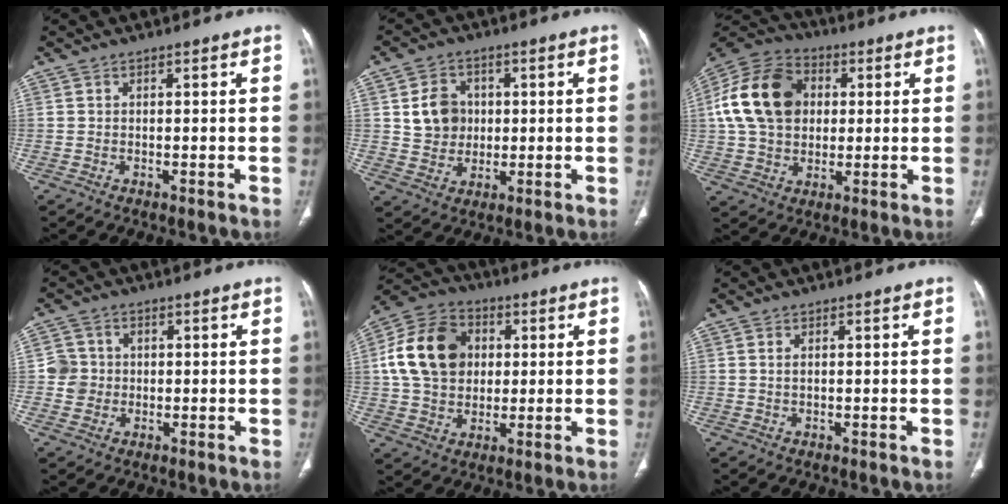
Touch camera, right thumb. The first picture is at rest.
{"total": 7.9, "force": [1.2, 6.9, 3.8], "torque": [-0.037, -0.004, 0.023]}
{"total": 18.2, "force": [2.8, 13.7, 11.7], "torque": [-0.208, 0.020, 0.044]}
{"total": 4.3, "force": [0.0, 4.3, 0.7], "torque": [0.011, 0.008, -0.004]}
{"total": 16.1, "force": [2.5, 12.5, 9.8], "torque": [-0.162, 0.015, 0.040]}
{"total": 0.9, "force": [0.3, 0.4, 0.7], "torque": [-0.019, 0.002, 0.008]}